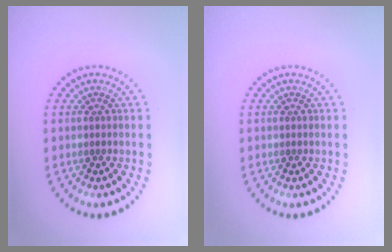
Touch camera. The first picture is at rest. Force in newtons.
{"total": 0.0}